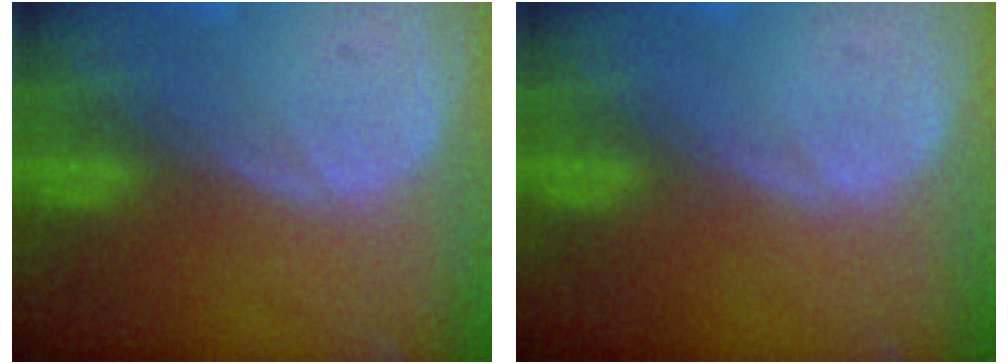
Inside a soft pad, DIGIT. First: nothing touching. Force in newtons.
{"total": 0.0}